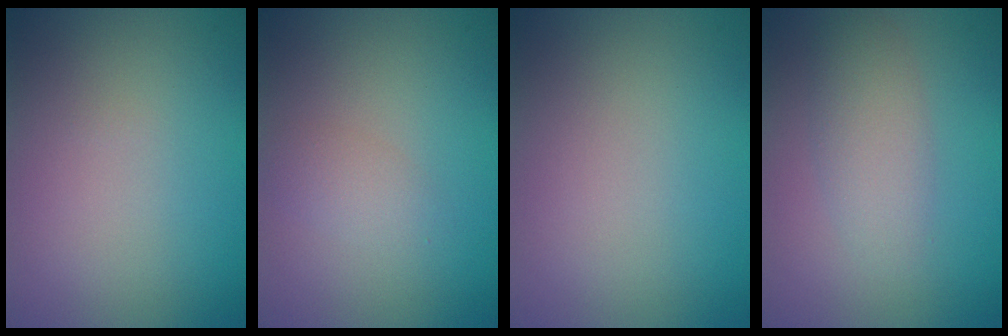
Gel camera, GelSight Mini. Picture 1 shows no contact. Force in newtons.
{"total": 1.6, "press": 1.6, "slide": 0.0}
{"total": 0.0}
{"total": 2.9, "press": 2.9, "slide": 0.1}